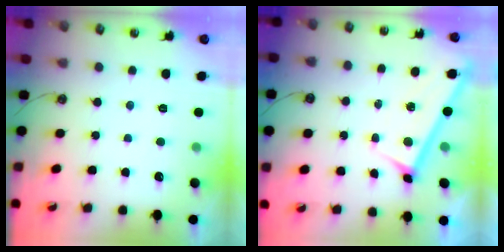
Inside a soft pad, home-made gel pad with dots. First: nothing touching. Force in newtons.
{"total": 3.4, "press": 3.4, "slide": 0.4}